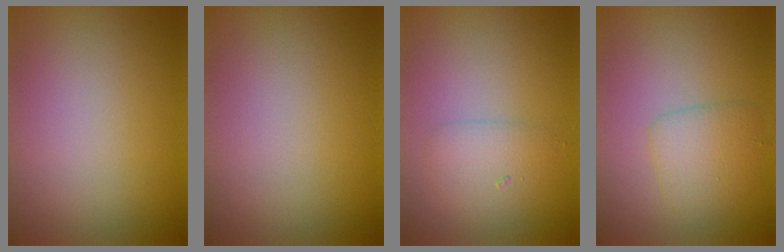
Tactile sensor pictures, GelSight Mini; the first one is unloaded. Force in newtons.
{"total": 0.0}
{"total": 2.1, "press": 2.1, "slide": 0.1}
{"total": 2.6, "press": 2.6, "slide": 0.0}